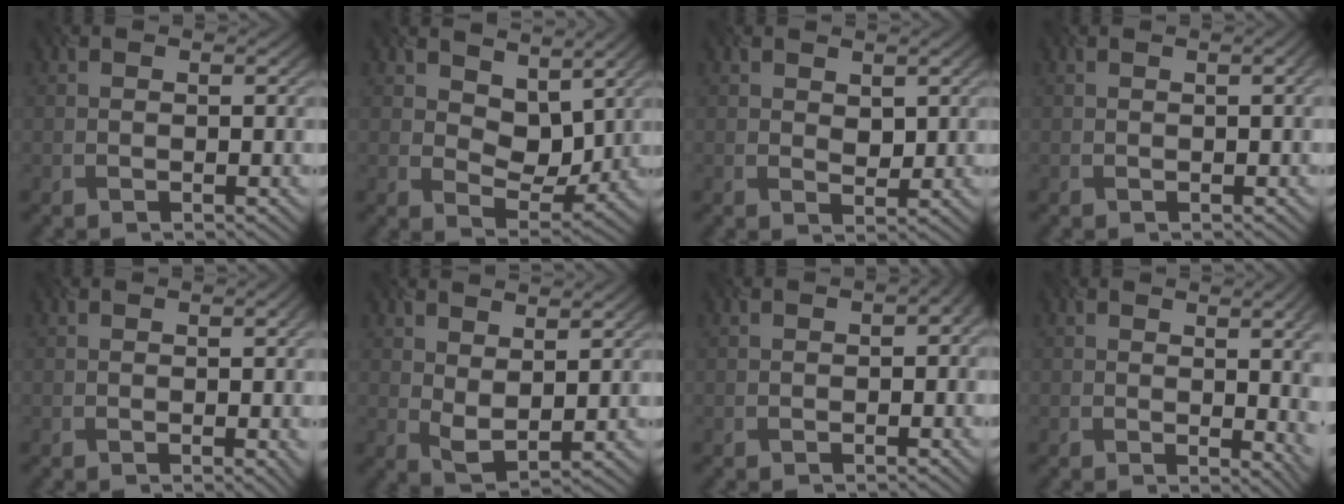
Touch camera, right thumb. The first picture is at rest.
{"total": 6.8, "force": [4.1, 4.1, 3.5], "torque": [-0.079, -0.002, 0.073]}
{"total": 1.9, "force": [0.7, 1.4, 1.1], "torque": [-0.027, 0.003, 0.025]}
{"total": 2.0, "force": [0.5, 0.9, 1.7], "torque": [-0.007, 0.010, -0.001]}
{"total": 4.4, "force": [-0.4, 1.5, 4.1], "torque": [-0.034, 0.001, 0.003]}
{"total": 3.1, "force": [1.6, 1.4, 2.3], "torque": [-0.059, -0.002, 0.043]}
{"total": 3.0, "force": [-0.3, 1.7, 2.5], "torque": [-0.021, 0.007, 0.004]}
{"total": 9.2, "force": [0.2, 3.5, 8.5], "torque": [-0.066, 0.015, 0.012]}